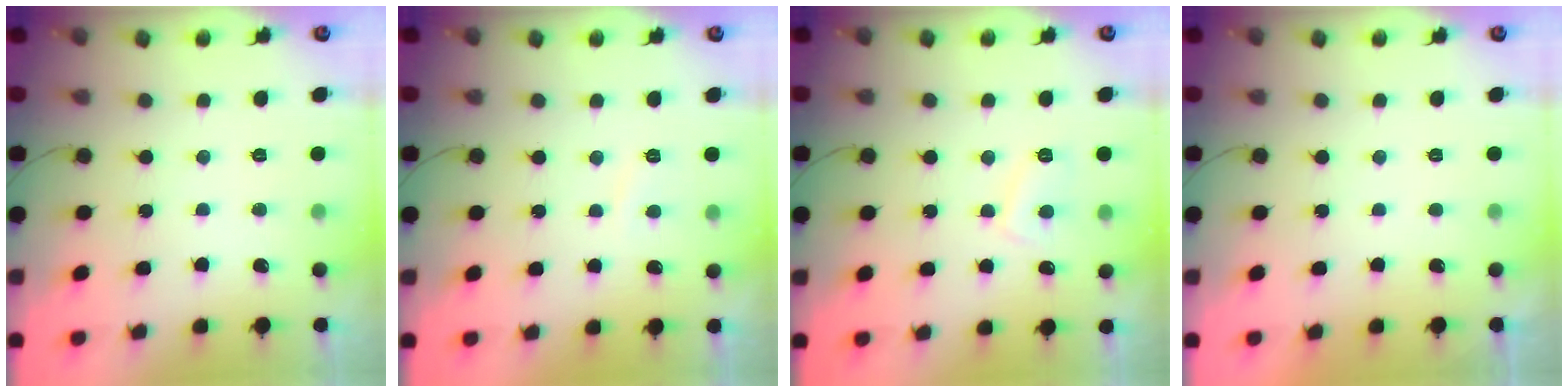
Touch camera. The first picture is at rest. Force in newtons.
{"total": 1.3, "press": 1.2, "slide": 0.6}
{"total": 5.7, "press": 5.7, "slide": 0.0}
{"total": 2.1, "press": 2.1, "slide": 0.4}